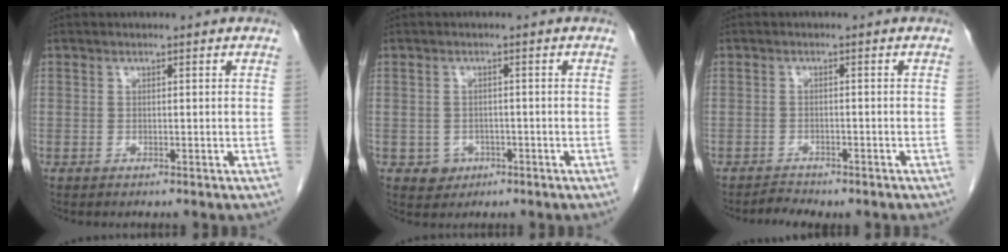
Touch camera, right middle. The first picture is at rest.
{"total": 2.6, "force": [-1.1, 2.3, 0.6], "torque": [-0.006, 0.007, -0.010]}
{"total": 1.9, "force": [-1.8, 0.4, 0.2], "torque": [-0.007, -0.004, -0.025]}